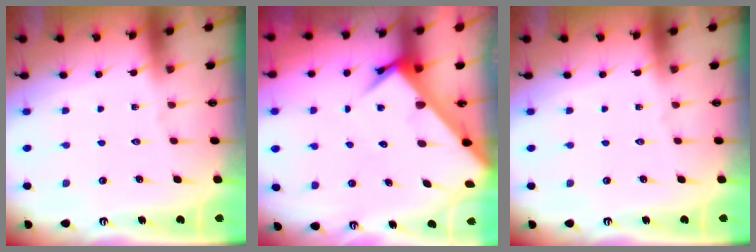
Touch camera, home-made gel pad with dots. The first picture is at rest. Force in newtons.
{"total": 7.2, "press": 7.2, "slide": 0.5}
{"total": 0.0}